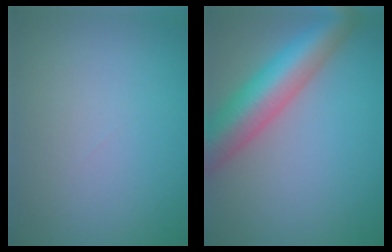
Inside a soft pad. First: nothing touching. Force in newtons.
{"total": 7.9, "press": 7.9, "slide": 0.4}